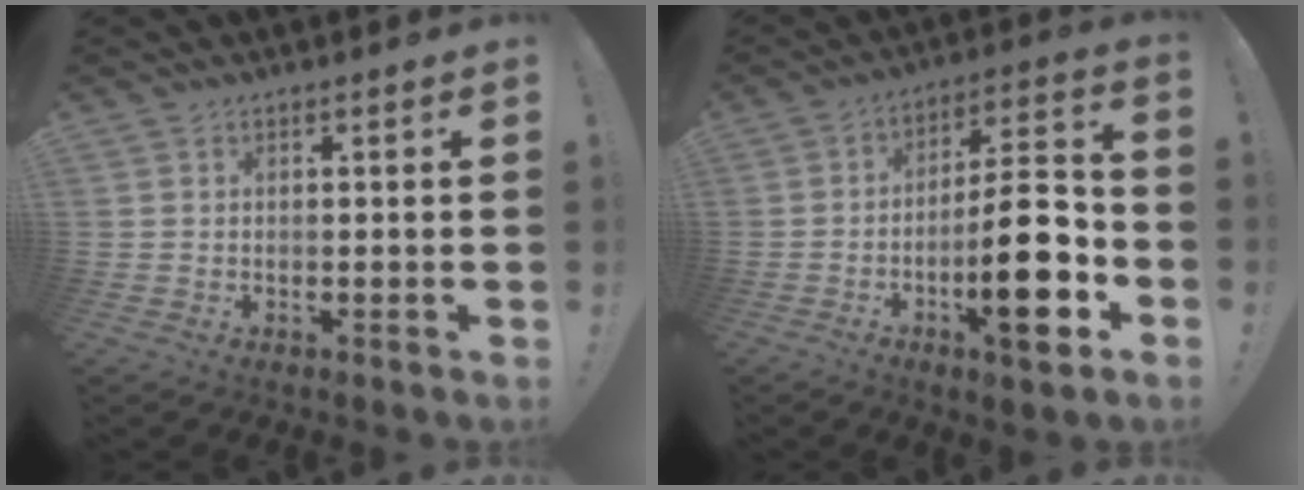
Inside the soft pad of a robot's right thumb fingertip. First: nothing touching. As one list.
[{"total": 18.6, "force": [-6.4, 5.1, 16.7], "torque": [-0.262, 0.034, -0.100]}]